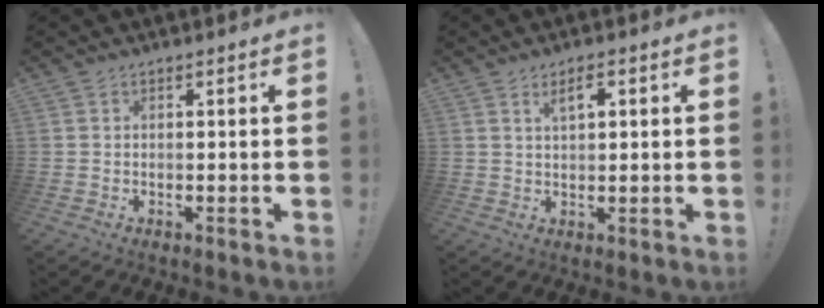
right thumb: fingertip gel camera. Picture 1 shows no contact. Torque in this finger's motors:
{"motor_torque": [-0.01, 0.02, 0.00, 0.11, 0.02]}